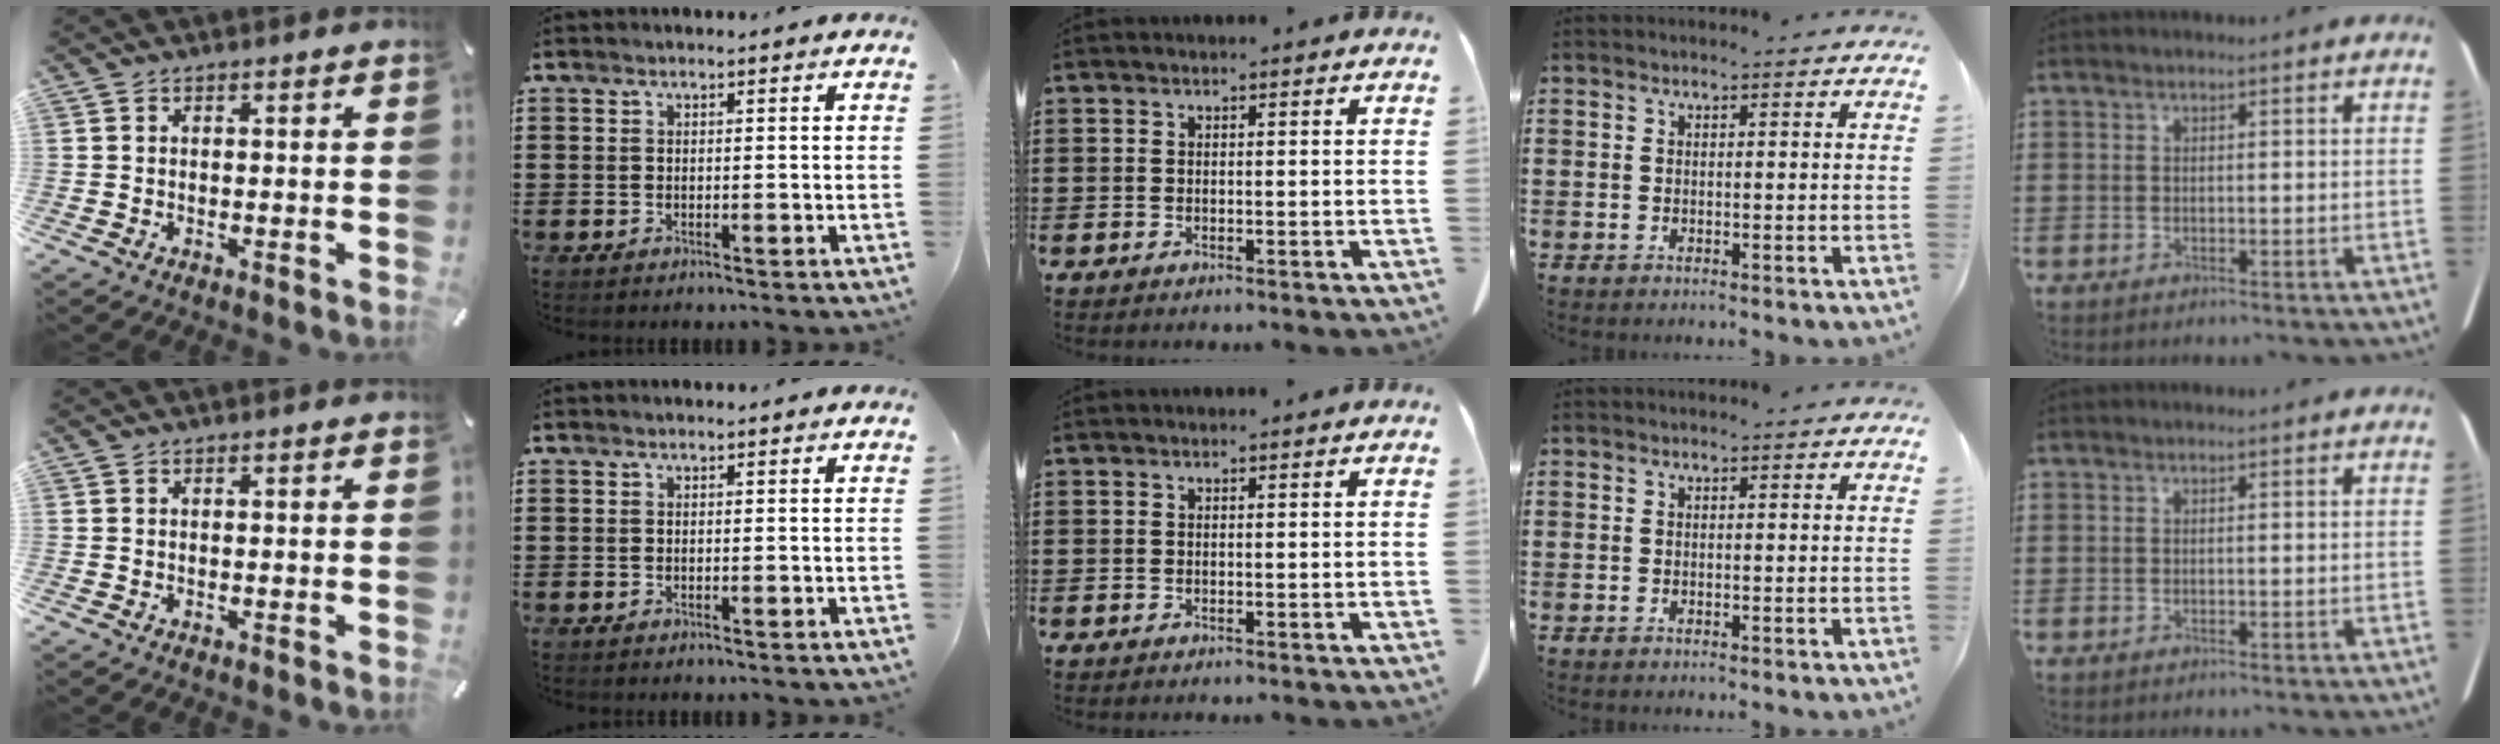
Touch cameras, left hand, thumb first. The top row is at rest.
{}